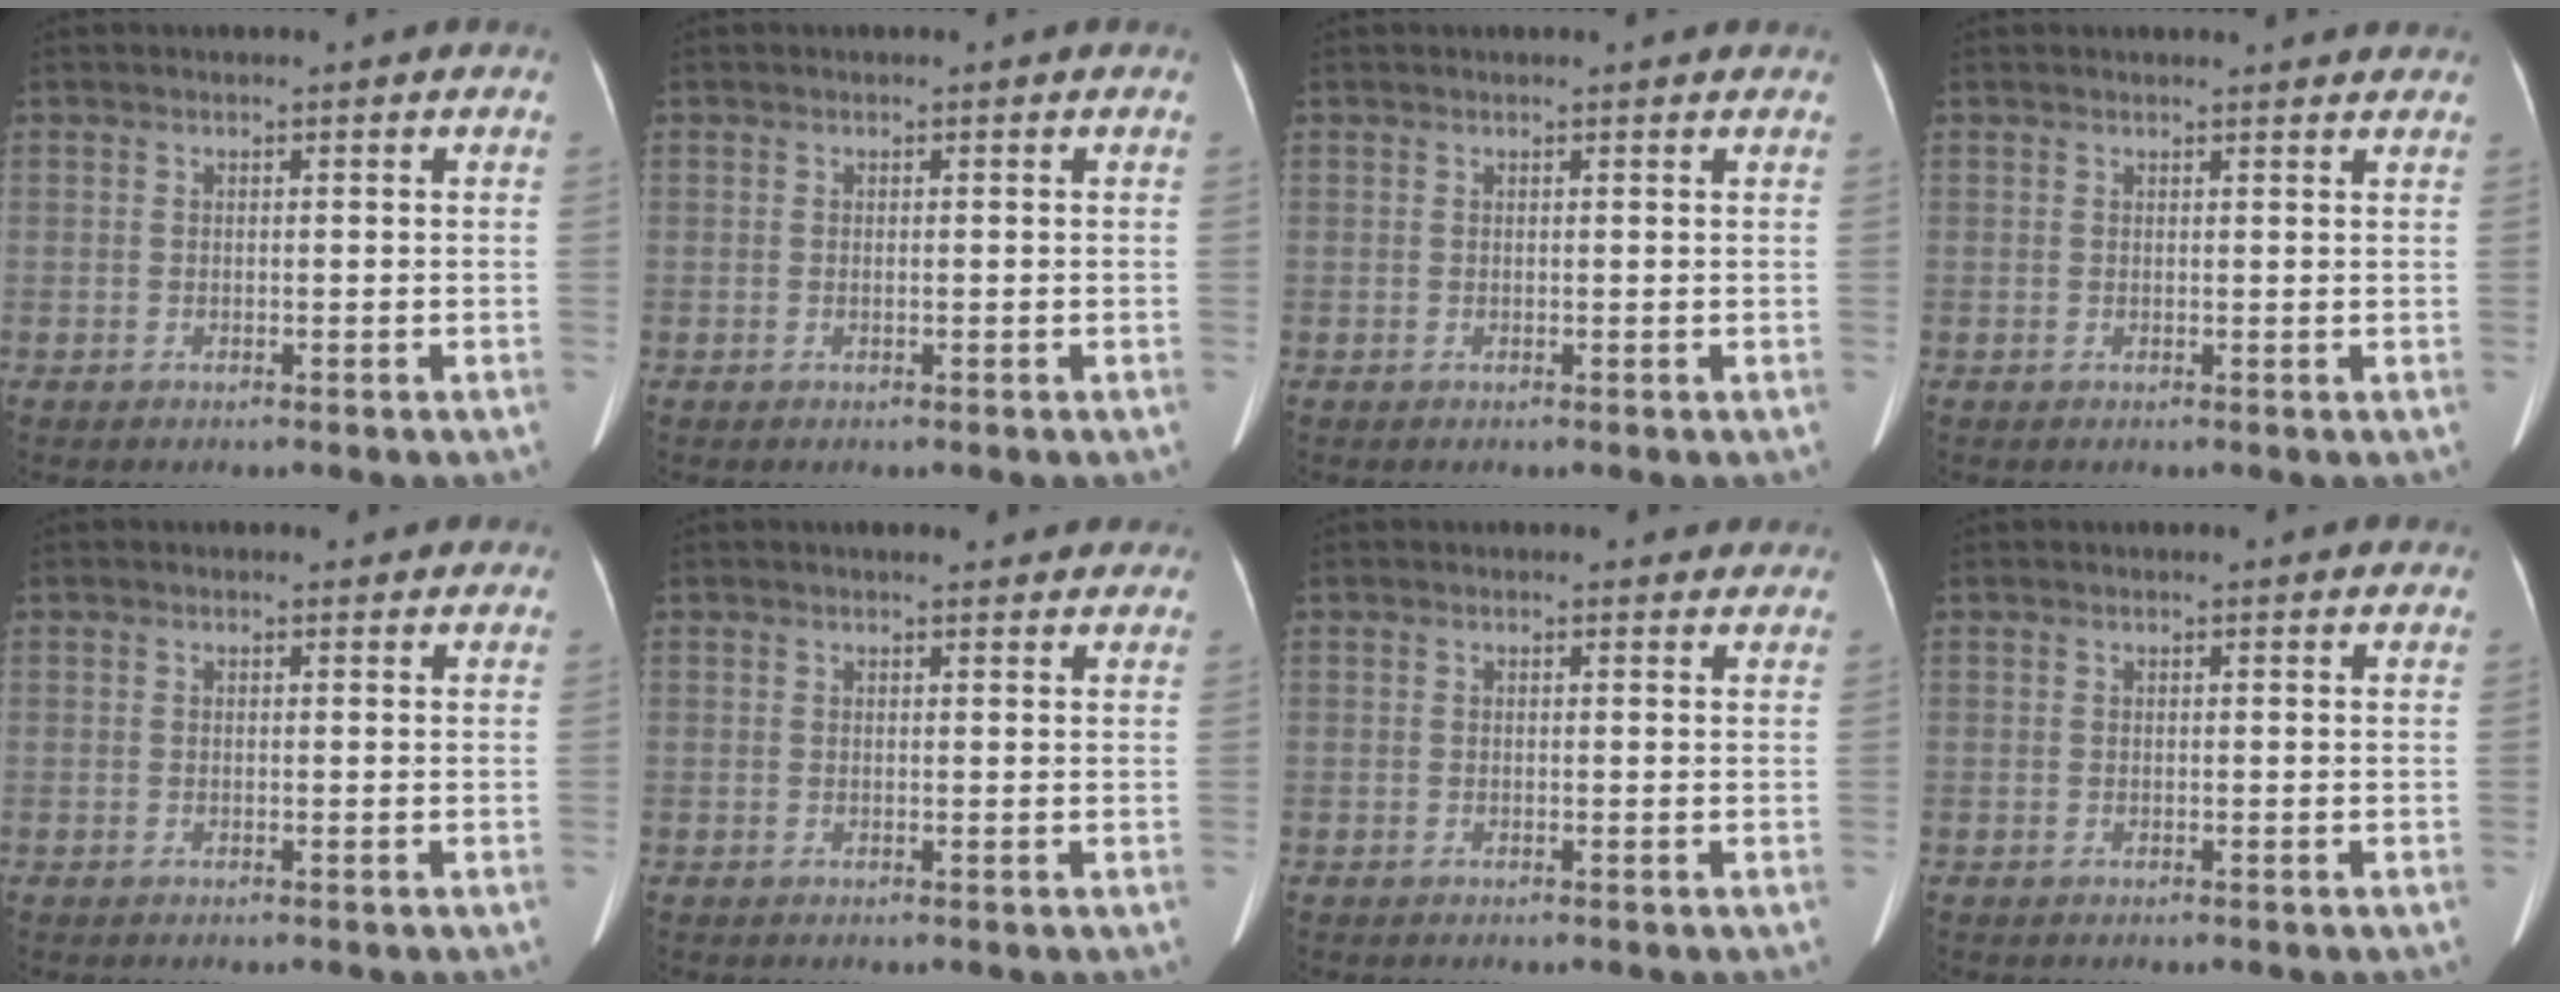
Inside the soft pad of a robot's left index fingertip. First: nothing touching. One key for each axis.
{"total": 0.0}
{"total": 2.2, "fx": 2.1, "fy": 0.3, "fz": 0.5, "tx": -0.011, "ty": 0.012, "tz": 0.018}
{"total": 5.0, "fx": 4.8, "fy": 0.6, "fz": 1.2, "tx": -0.013, "ty": 0.015, "tz": 0.045}
{"total": 1.1, "fx": 0.9, "fy": 0.5, "fz": 0.1, "tx": -0.004, "ty": 0.003, "tz": 0.007}
{"total": 5.8, "fx": 5.1, "fy": 1.6, "fz": 2.3, "tx": -0.019, "ty": 0.016, "tz": 0.054}
{"total": 2.2, "fx": 2.0, "fy": 0.9, "fz": 0.2, "tx": 0.000, "ty": 0.001, "tz": 0.009}
{"total": 1.6, "fx": 1.5, "fy": 0.3, "fz": 0.4, "tx": -0.011, "ty": 0.010, "tz": 0.012}